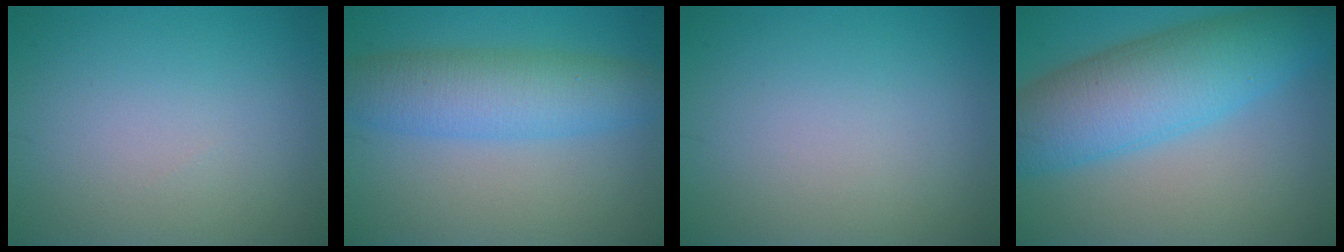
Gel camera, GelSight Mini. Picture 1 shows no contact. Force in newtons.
{"total": 6.2, "press": 6.2, "slide": 0.3}
{"total": 0.0}
{"total": 9.4, "press": 9.4, "slide": 0.3}